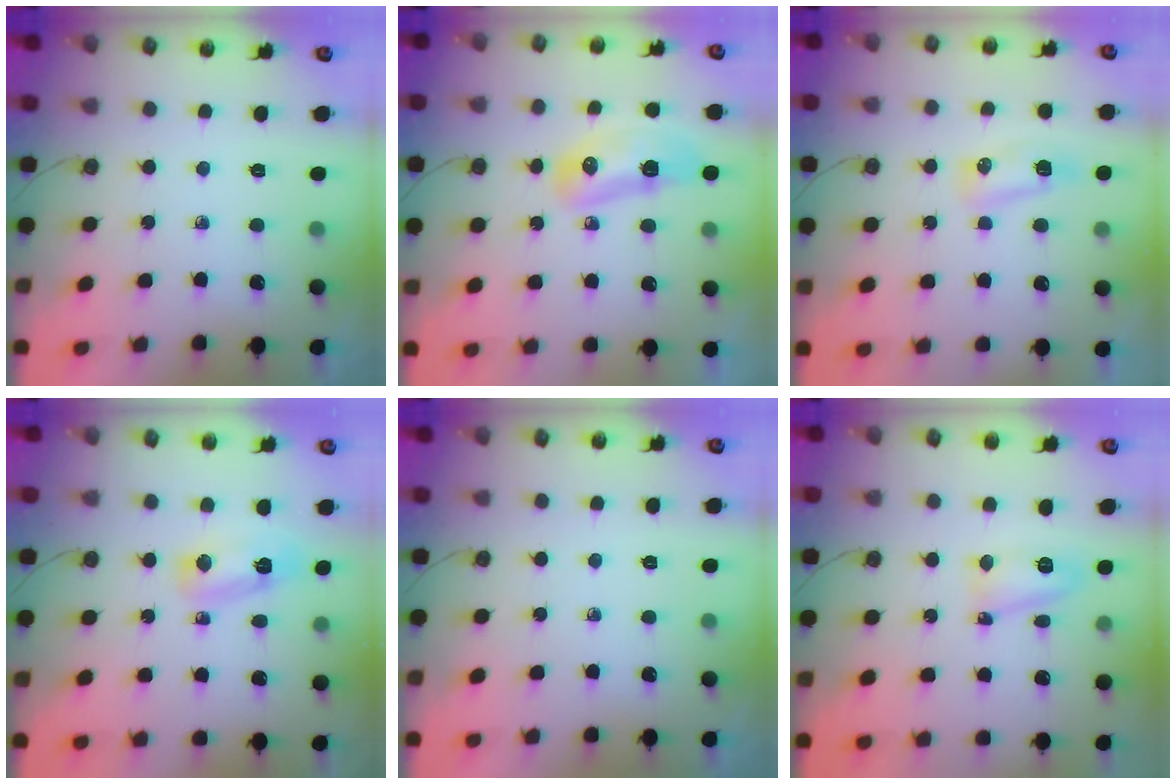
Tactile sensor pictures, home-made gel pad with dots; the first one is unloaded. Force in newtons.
{"total": 9.7, "press": 9.6, "slide": 1.3}
{"total": 16.8, "press": 8.4, "slide": 14.6}
{"total": 13.4, "press": 7.3, "slide": 11.3}
{"total": 0.0}
{"total": 7.2, "press": 7.0, "slide": 1.7}